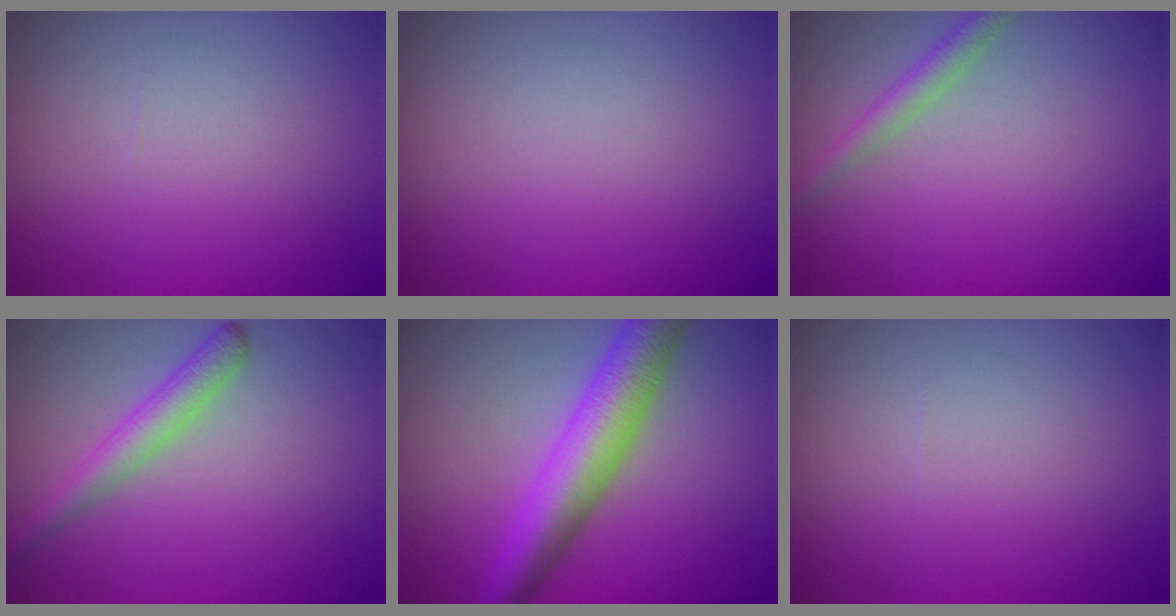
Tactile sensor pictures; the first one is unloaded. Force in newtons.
{"total": 0.0}
{"total": 2.0, "press": 2.0, "slide": 0.0}
{"total": 2.7, "press": 2.7, "slide": 0.1}
{"total": 6.9, "press": 6.9, "slide": 0.1}
{"total": 0.0}